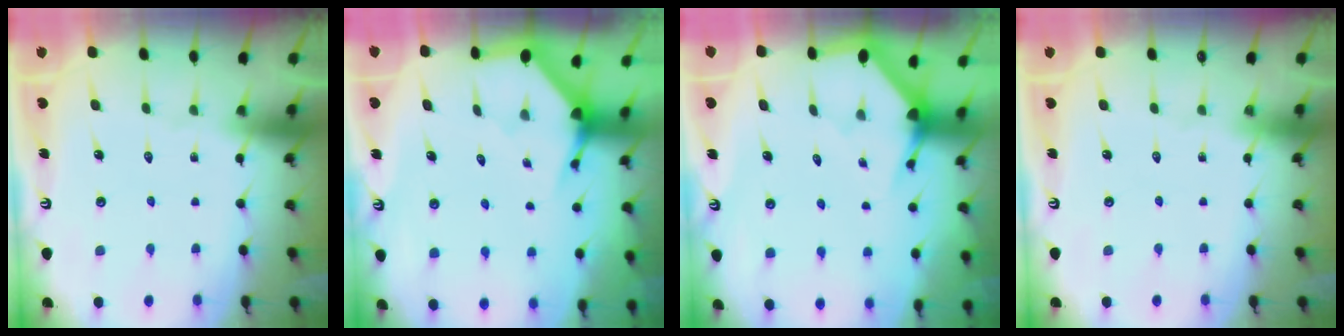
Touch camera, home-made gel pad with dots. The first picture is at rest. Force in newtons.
{"total": 3.6, "press": 3.6, "slide": 0.1}
{"total": 3.4, "press": 3.4, "slide": 0.1}
{"total": 0.0}